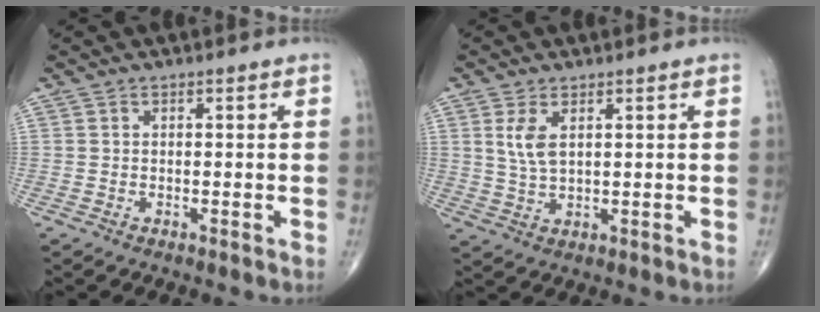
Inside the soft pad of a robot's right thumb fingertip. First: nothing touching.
{"total": 4.5, "force": [1.6, 2.1, 3.7], "torque": [-0.076, -0.006, 0.038]}